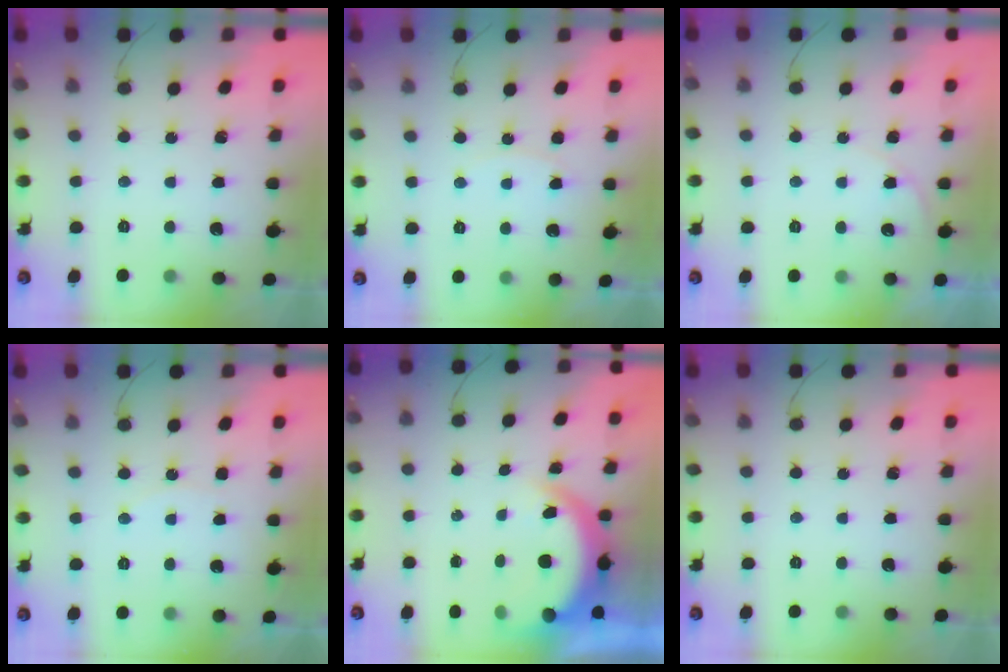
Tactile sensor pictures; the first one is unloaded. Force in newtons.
{"total": 4.3, "press": 4.2, "slide": 0.6}
{"total": 3.3, "press": 3.3, "slide": 0.2}
{"total": 4.2, "press": 4.0, "slide": 1.4}
{"total": 6.4, "press": 6.3, "slide": 0.9}
{"total": 0.0}